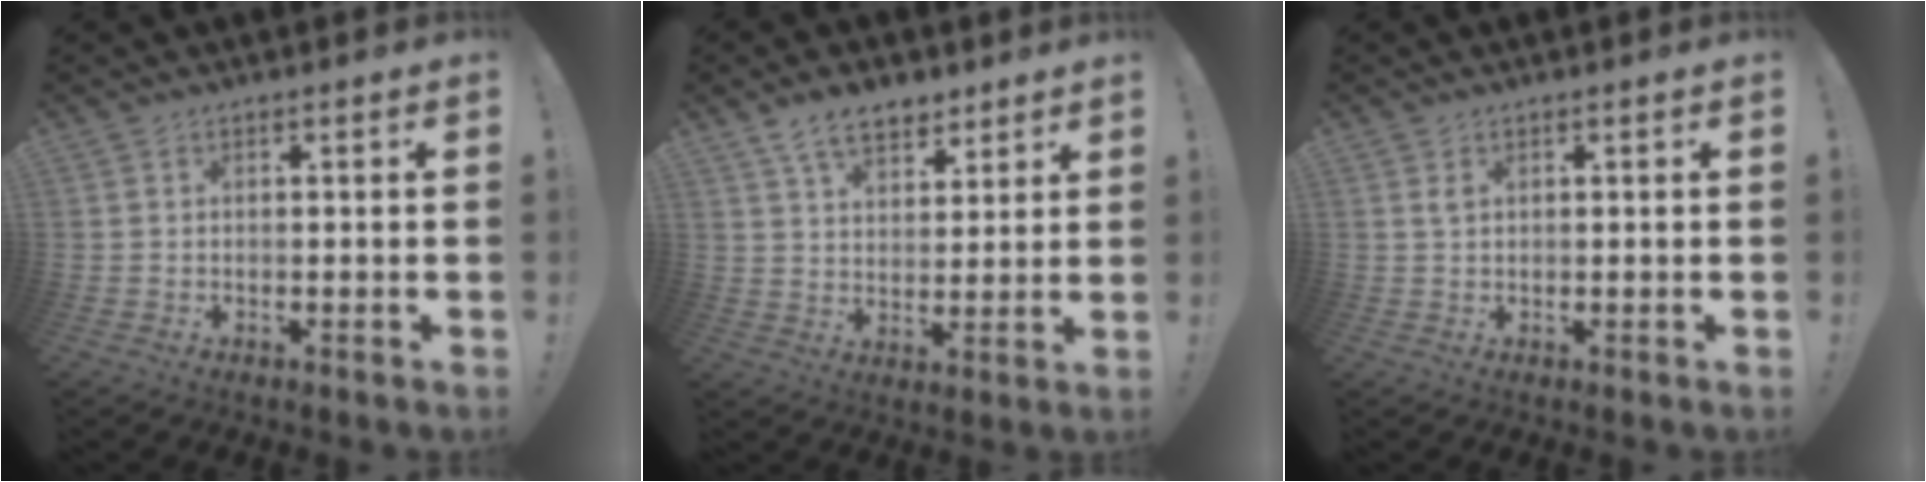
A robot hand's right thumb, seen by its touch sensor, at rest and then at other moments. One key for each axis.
{"total": 9.7, "fx": 6.7, "fy": 5.3, "fz": 4.5, "tx": -0.067, "ty": -0.031, "tz": 0.127}
{"total": 1.3, "fx": 0.8, "fy": 0.7, "fz": 0.8, "tx": -0.010, "ty": -0.001, "tz": 0.012}